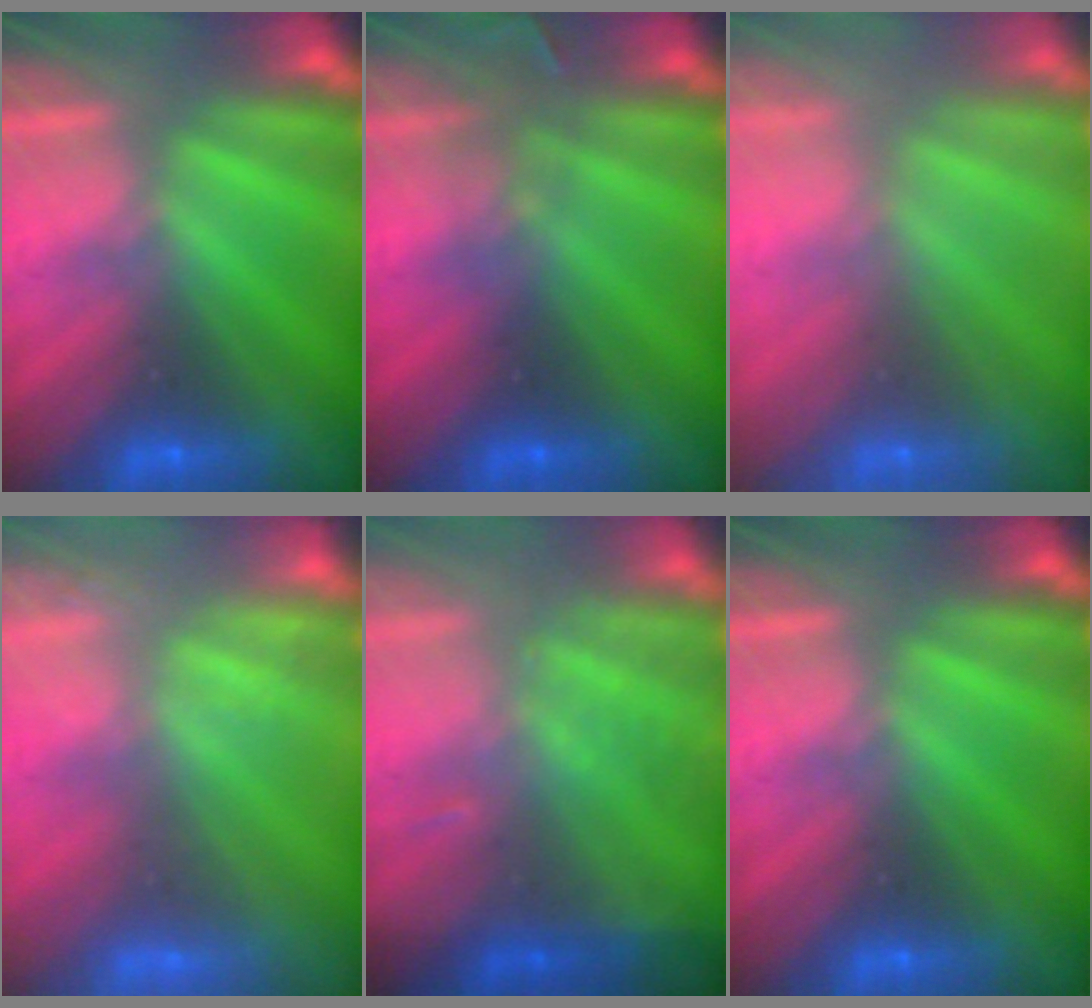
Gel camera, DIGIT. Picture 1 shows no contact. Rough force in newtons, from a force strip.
{"total": 2.9}
{"total": 9.4}
{"total": 2.0}
{"total": 2.5}
{"total": 0.0}